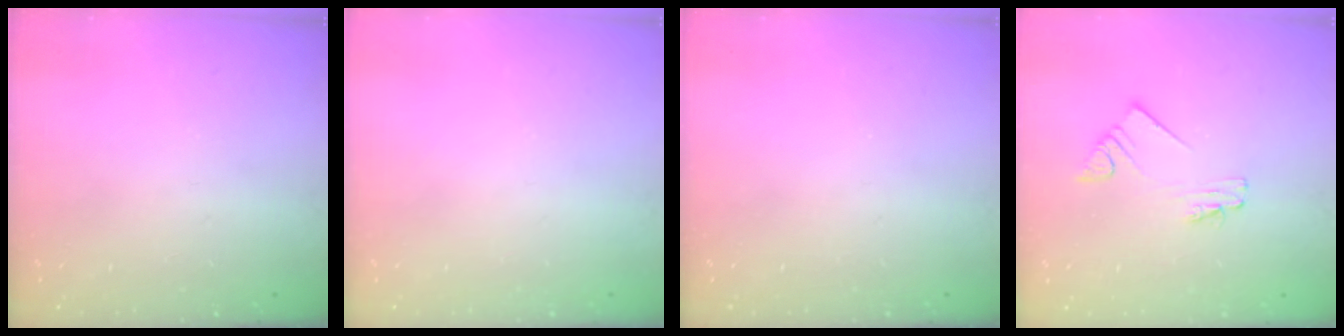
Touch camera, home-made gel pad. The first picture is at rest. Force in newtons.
{"total": 0.0}
{"total": 0.0}
{"total": 1.9, "press": 1.9, "slide": 0.1}